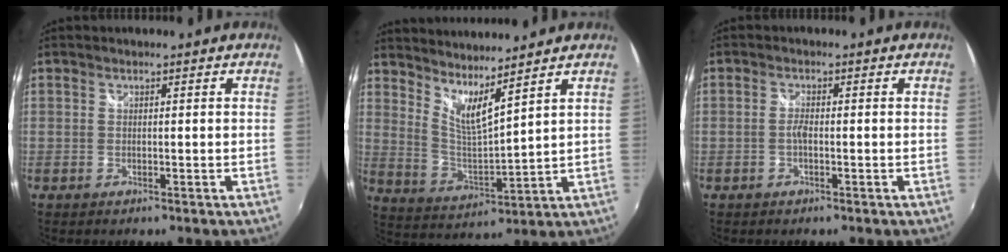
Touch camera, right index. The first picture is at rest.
{"total": 8.3, "force": [6.8, 0.1, 4.8], "torque": [-0.079, -0.018, 0.125]}
{"total": 1.7, "force": [-0.5, 0.4, 1.5], "torque": [-0.032, 0.001, -0.011]}